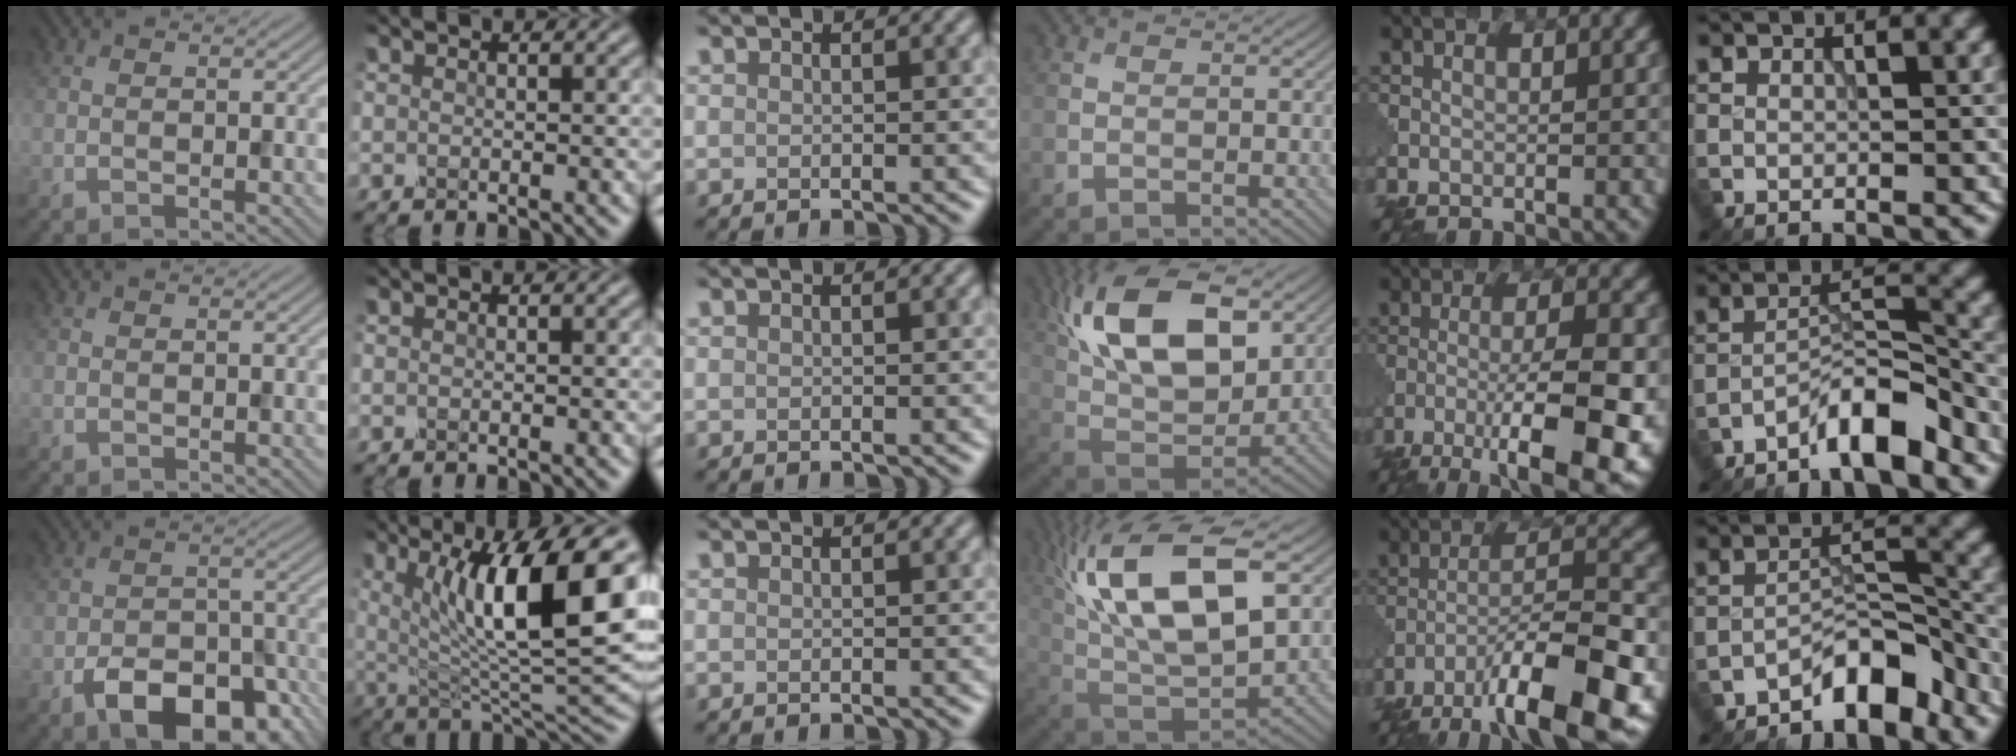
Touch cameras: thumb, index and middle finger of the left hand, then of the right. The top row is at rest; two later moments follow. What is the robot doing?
{"motion": "disassemble", "object": "glue stick"}